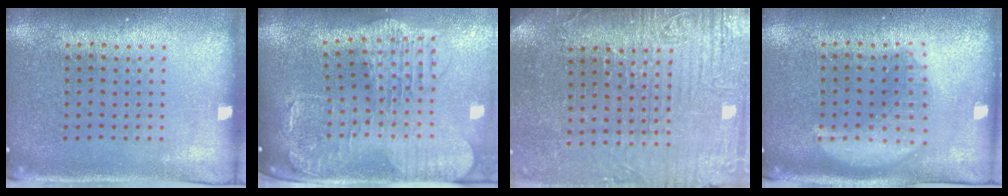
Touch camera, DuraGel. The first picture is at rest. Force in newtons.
{"total": 2.7, "press": 2.3, "slide": 1.4}
{"total": 3.8, "press": 3.6, "slide": 1.3}
{"total": 2.4, "press": 2.4, "slide": 0.3}